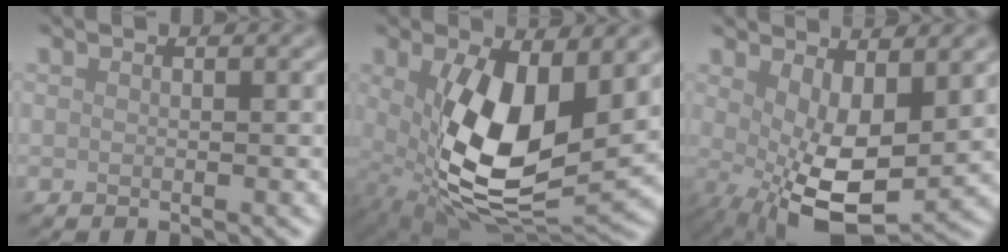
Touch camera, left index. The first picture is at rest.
{"total": 10.5, "force": [1.0, 5.1, 9.1], "torque": [-0.173, -0.027, 0.034]}
{"total": 8.0, "force": [0.4, 3.7, 7.1], "torque": [-0.134, -0.023, 0.017]}